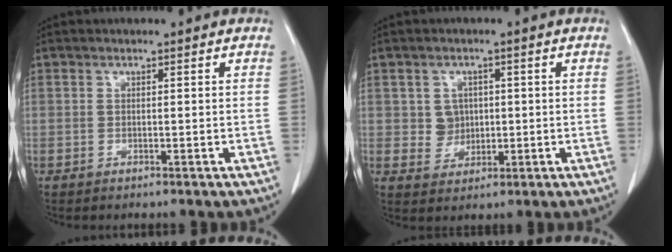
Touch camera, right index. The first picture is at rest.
{"total": 3.6, "force": [0.6, 3.4, 1.0], "torque": [-0.006, 0.008, 0.017]}